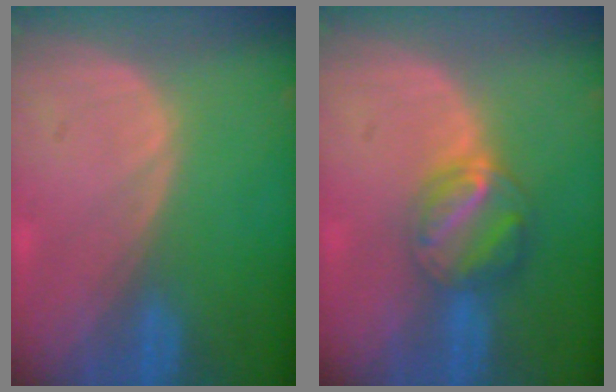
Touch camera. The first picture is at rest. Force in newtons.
{"total": 6.4, "press": 5.6, "slide": 3.1}